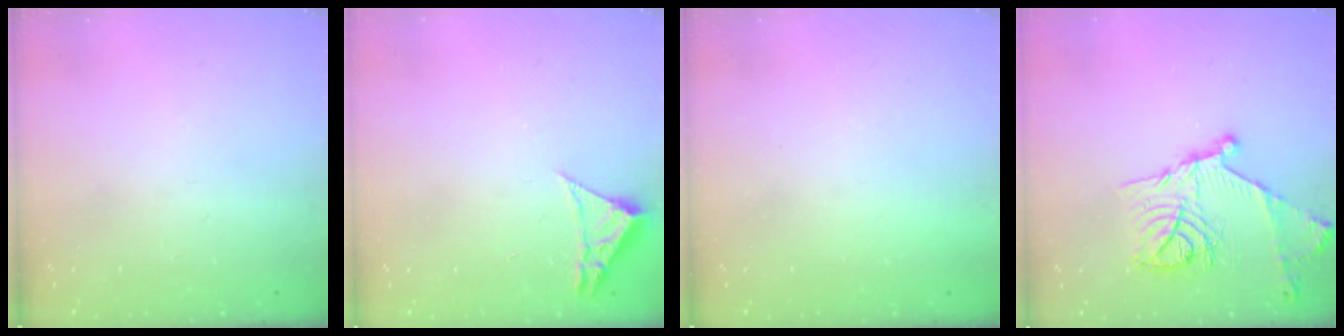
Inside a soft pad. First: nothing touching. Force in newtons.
{"total": 2.3, "press": 2.3, "slide": 0.4}
{"total": 1.5, "press": 1.5, "slide": 0.1}
{"total": 17.5, "press": 17.5, "slide": 1.2}